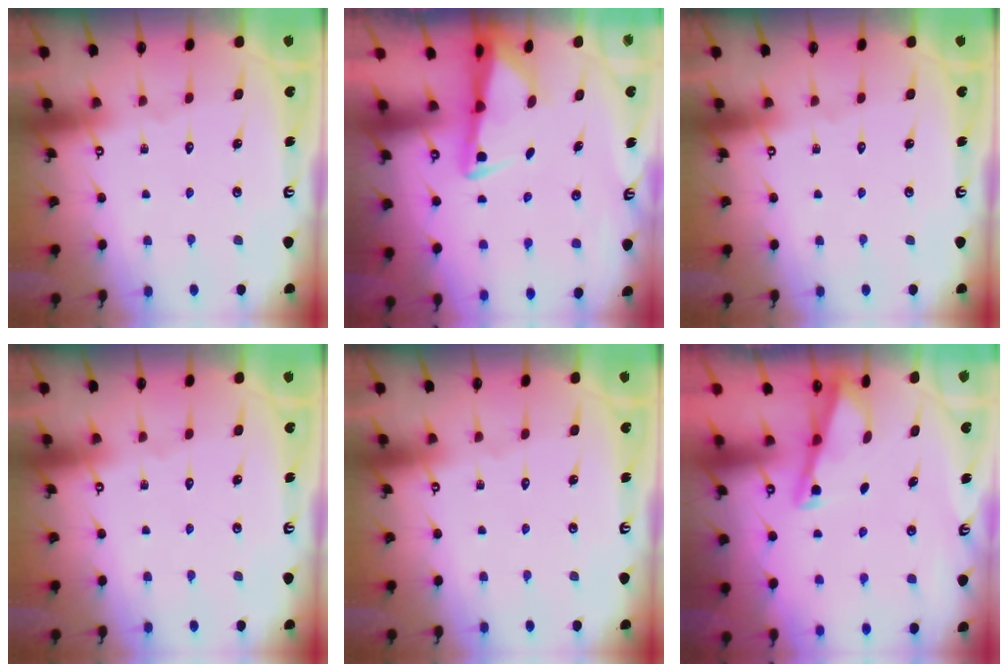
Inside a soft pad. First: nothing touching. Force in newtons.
{"total": 3.0, "press": 2.9, "slide": 0.5}
{"total": 0.0}
{"total": 0.0}
{"total": 0.0}
{"total": 2.9, "press": 2.9, "slide": 0.3}